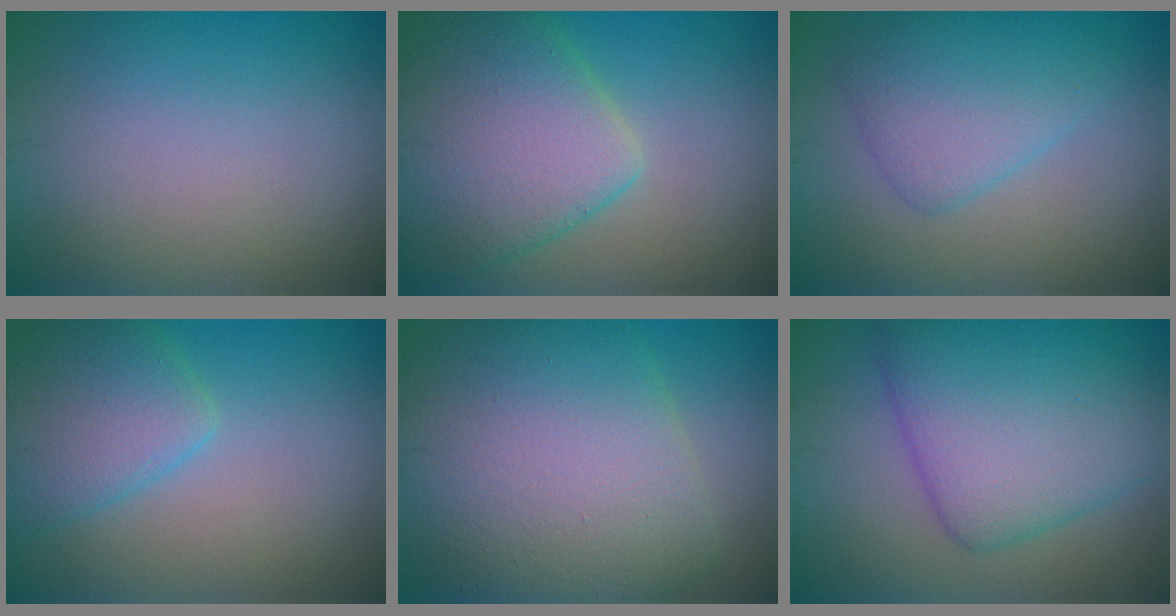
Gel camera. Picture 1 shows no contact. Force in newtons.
{"total": 8.2, "press": 8.2, "slide": 0.4}
{"total": 3.9, "press": 3.9, "slide": 0.1}
{"total": 4.0, "press": 4.0, "slide": 0.2}
{"total": 12.5, "press": 12.5, "slide": 0.3}
{"total": 8.5, "press": 8.5, "slide": 0.0}